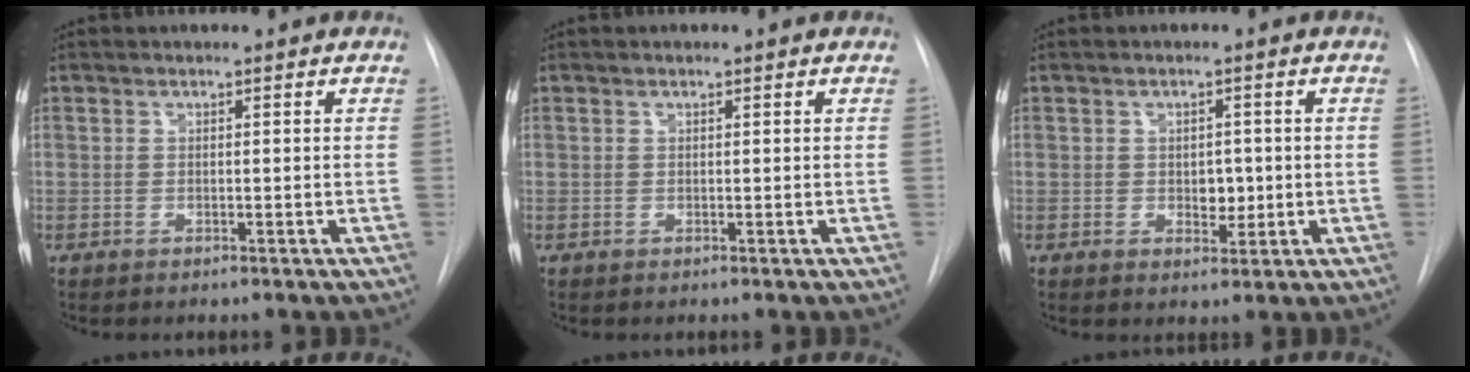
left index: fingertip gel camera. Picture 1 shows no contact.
{"total": 0.5, "force": [0.4, 0.0, 0.4], "torque": [-0.009, 0.003, 0.005]}
{"total": 2.9, "force": [-0.1, 1.9, 2.1], "torque": [-0.025, -0.003, 0.003]}